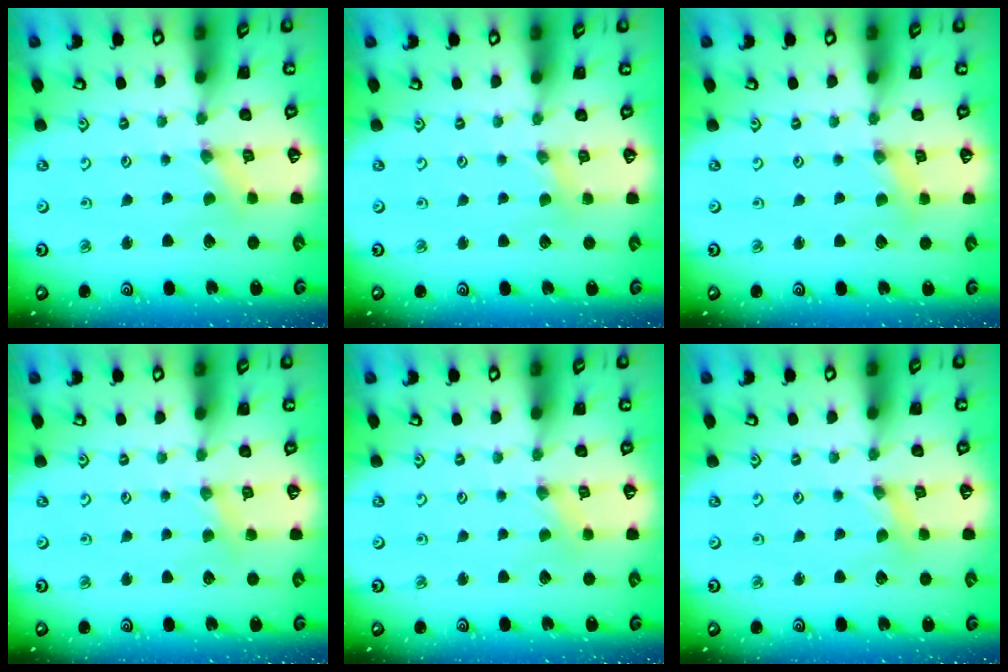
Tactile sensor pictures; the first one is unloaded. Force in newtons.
{"total": 1.7, "press": 1.7, "slide": 0.2}
{"total": 1.6, "press": 1.6, "slide": 0.3}
{"total": 2.2, "press": 2.2, "slide": 0.4}
{"total": 0.0}
{"total": 1.3, "press": 1.3, "slide": 0.3}